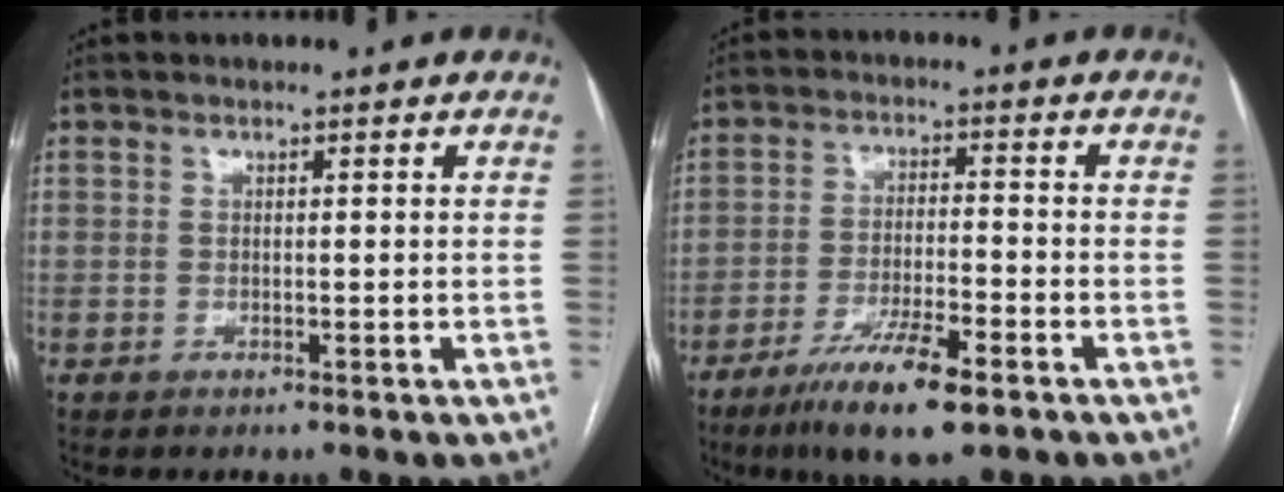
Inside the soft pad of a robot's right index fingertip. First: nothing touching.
{"total": 10.1, "force": [-6.3, 1.5, 7.8], "torque": [-0.143, -0.020, -0.106]}